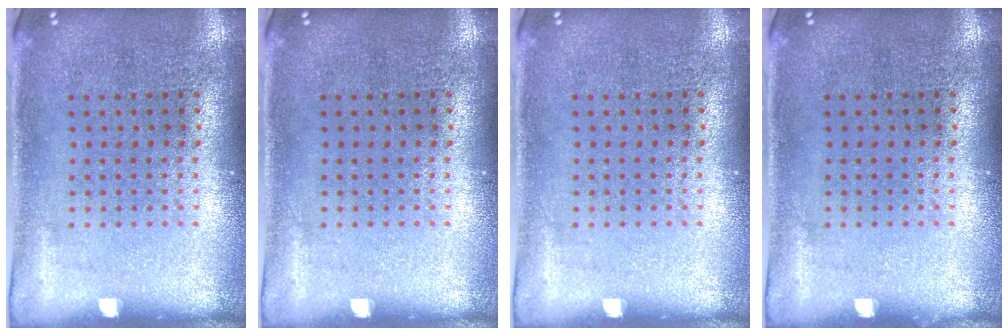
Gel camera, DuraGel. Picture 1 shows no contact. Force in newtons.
{"total": 0.0}
{"total": 0.0}
{"total": 0.0}